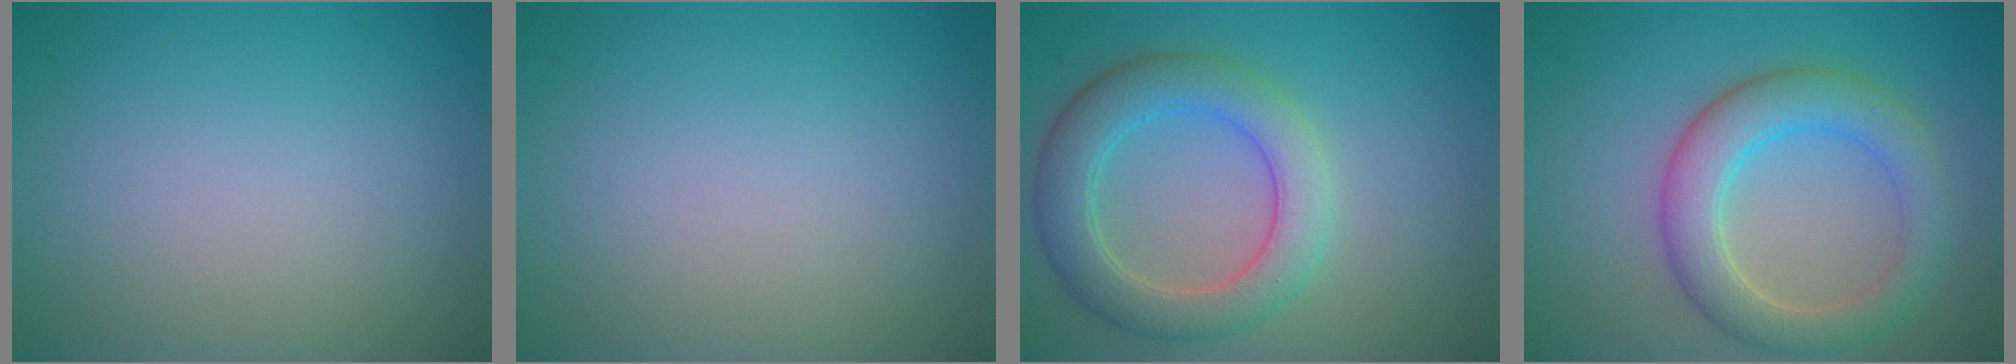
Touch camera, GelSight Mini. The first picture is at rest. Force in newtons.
{"total": 0.0}
{"total": 5.3, "press": 5.3, "slide": 0.2}
{"total": 5.2, "press": 5.2, "slide": 0.3}